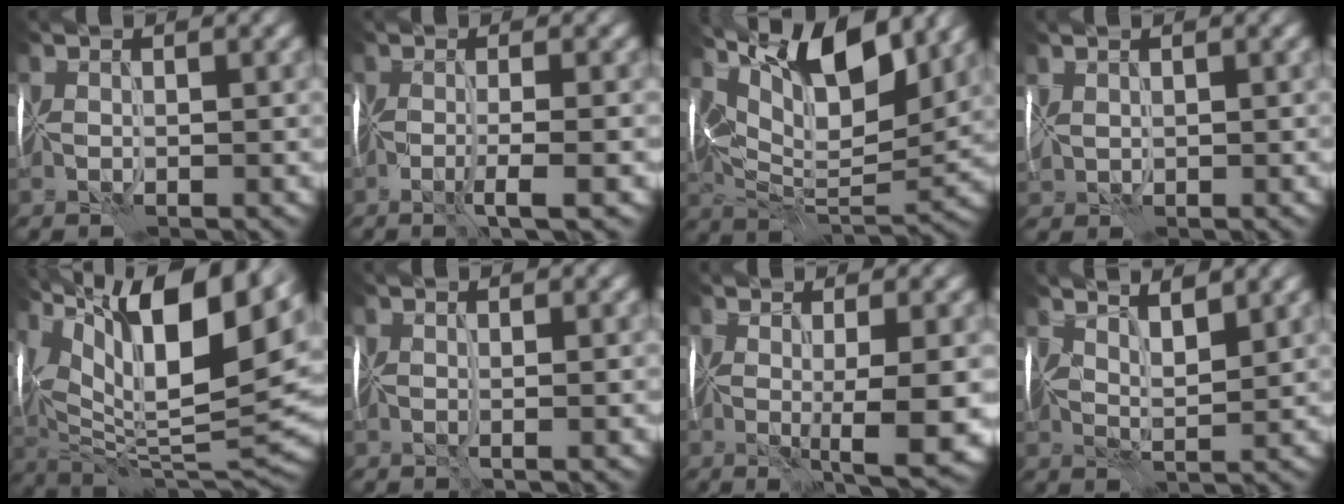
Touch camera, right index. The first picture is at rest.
{"total": 2.7, "force": [-0.7, 0.4, 2.6], "torque": [-0.043, 0.004, -0.019]}
{"total": 11.7, "force": [6.4, 4.8, 8.6], "torque": [-0.138, 0.011, 0.111]}
{"total": 2.2, "force": [0.3, 1.6, 1.4], "torque": [-0.018, 0.005, 0.016]}
{"total": 16.5, "force": [9.0, 5.4, 12.8], "torque": [-0.230, 0.035, 0.164]}
{"total": 1.2, "force": [0.3, 0.2, 1.2], "torque": [-0.015, -0.002, 0.008]}
{"total": 6.9, "force": [-0.4, 1.7, 6.7], "torque": [-0.093, -0.006, 0.003]}
{"total": 3.7, "force": [3.1, 0.8, 1.9], "torque": [-0.029, 0.015, 0.045]}